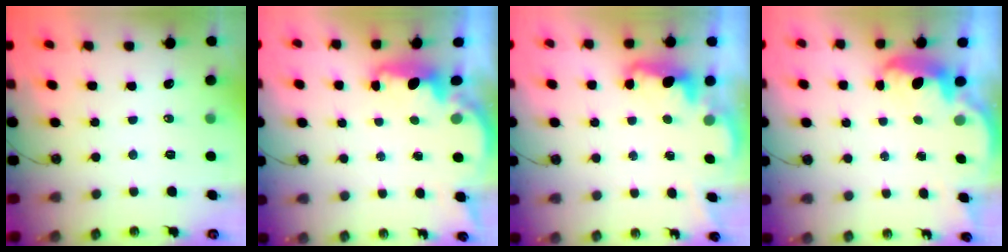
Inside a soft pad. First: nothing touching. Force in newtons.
{"total": 2.1, "press": 1.9, "slide": 0.8}
{"total": 2.3, "press": 2.2, "slide": 0.7}
{"total": 2.5, "press": 2.5, "slide": 0.6}